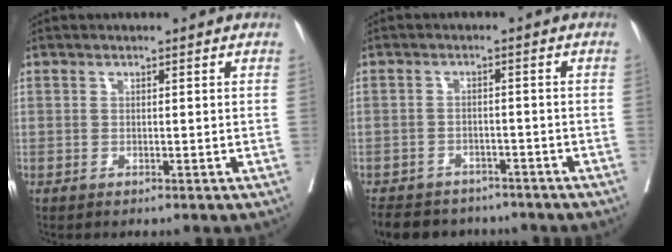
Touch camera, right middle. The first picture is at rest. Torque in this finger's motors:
{"motor_torque": [1.07, -1.06, 0.52, 0.12]}